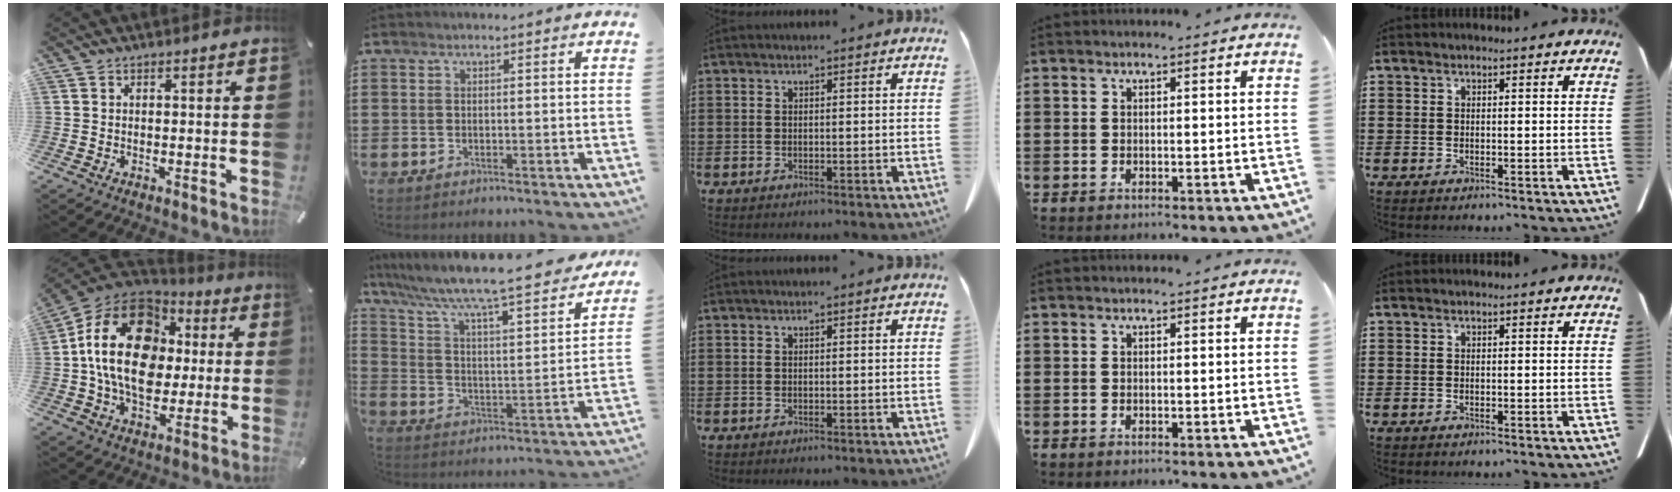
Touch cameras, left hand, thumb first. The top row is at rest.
{"thumb": {"total": 21.5, "force": [1.5, 15.8, 14.5], "torque": [-0.291, 0.013, 0.024]}, "index": {"total": 7.6, "force": [6.6, 0.1, 3.8], "torque": [-0.106, -0.056, 0.101]}}